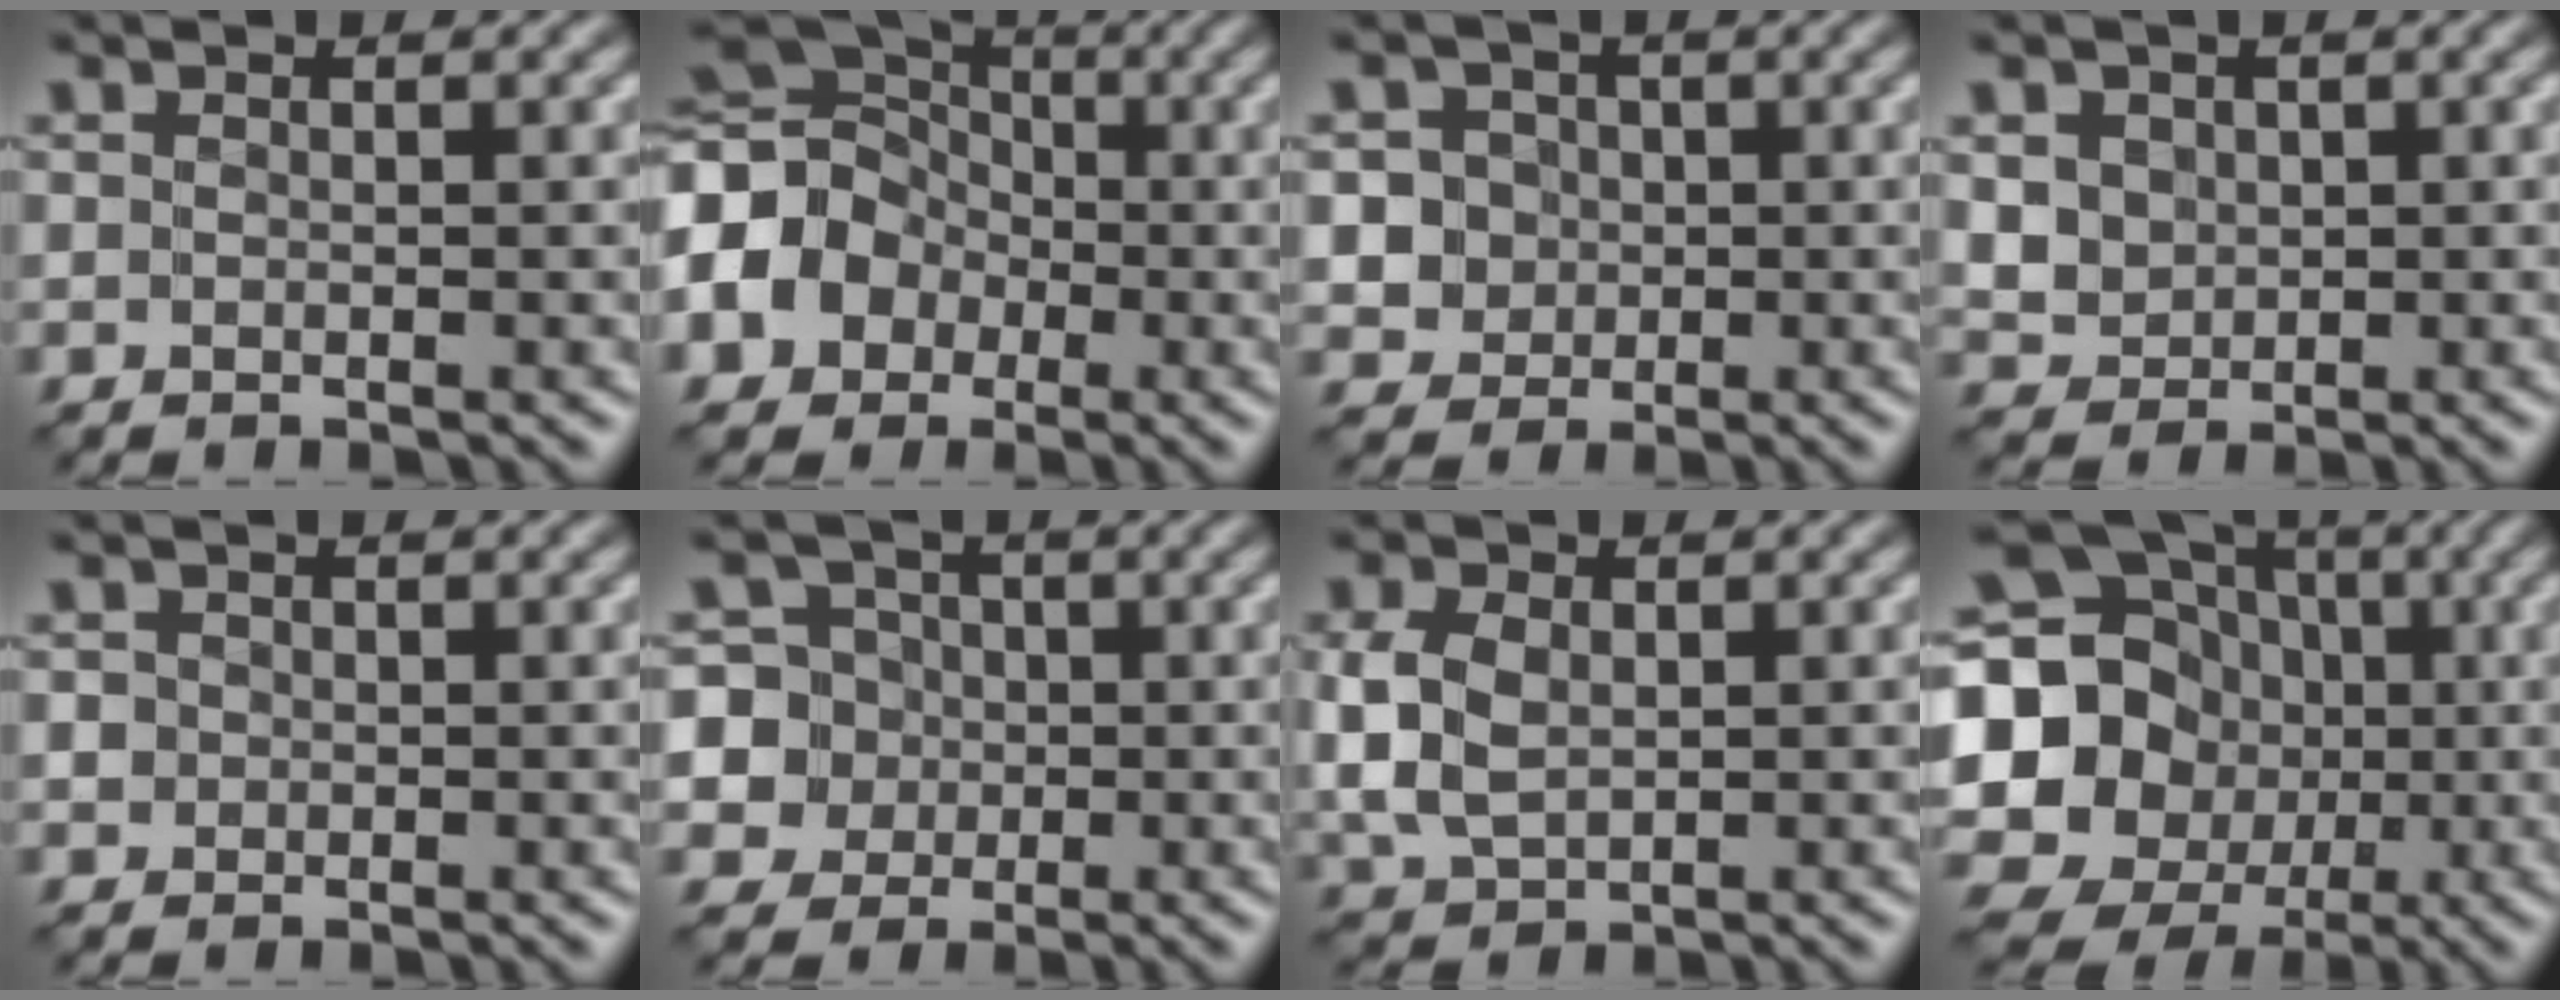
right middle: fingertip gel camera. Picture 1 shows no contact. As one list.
[{"total": 10.7, "force": [-1.6, 9.3, 5.2], "torque": [-0.112, 0.007, -0.068]}, {"total": 5.4, "force": [0.4, 5.2, 1.4], "torque": [-0.012, 0.031, -0.008]}, {"total": 3.4, "force": [1.1, 3.0, 1.2], "torque": [-0.031, 0.005, 0.024]}, {"total": 1.4, "force": [0.2, 1.3, 0.2], "torque": [0.011, 0.009, -0.004]}, {"total": 7.7, "force": [-0.3, 7.5, 1.5], "torque": [-0.029, 0.023, -0.019]}, {"total": 4.2, "force": [0.7, 3.1, 2.7], "torque": [-0.069, 0.005, 0.015]}, {"total": 18.9, "force": [0.2, 17.5, 7.1], "torque": [-0.168, 0.015, -0.036]}]